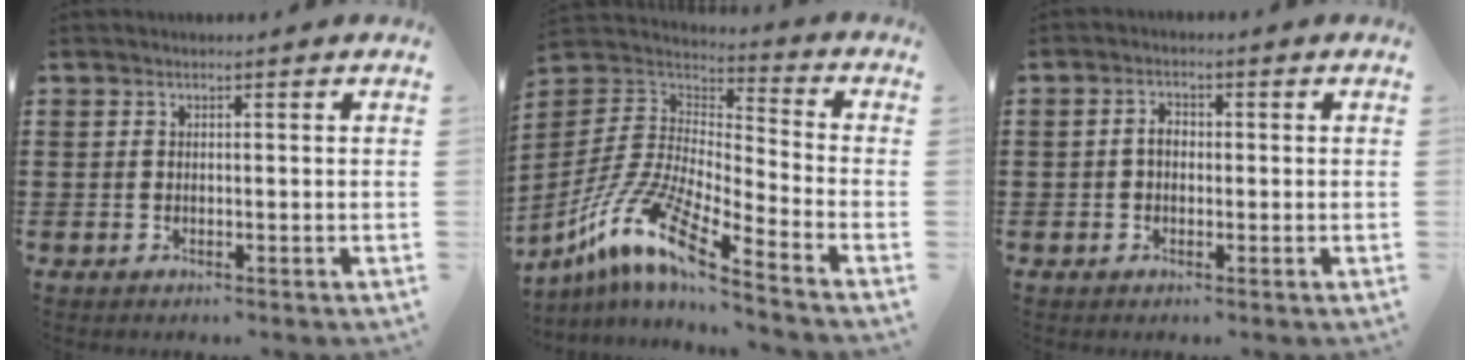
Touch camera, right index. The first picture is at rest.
{"total": 11.9, "force": [-8.6, 2.0, 7.9], "torque": [-0.193, -0.006, -0.184]}
{"total": 2.4, "force": [-0.2, 1.5, 1.8], "torque": [-0.035, 0.005, -0.006]}